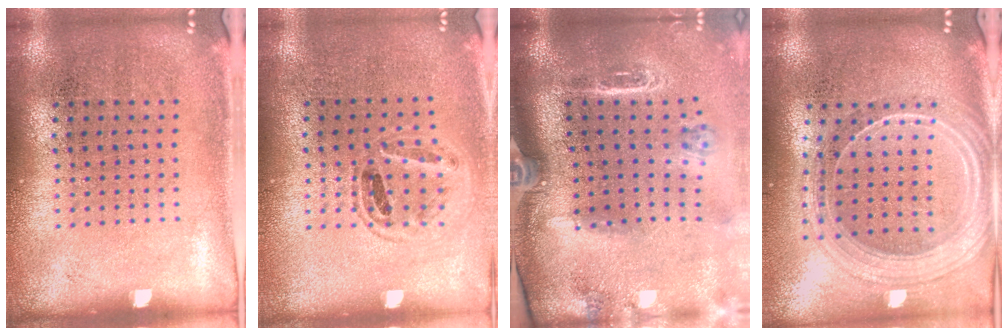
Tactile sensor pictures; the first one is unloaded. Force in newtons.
{"total": 1.0, "press": 1.0, "slide": 0.3}
{"total": 2.8, "press": 2.0, "slide": 2.0}
{"total": 2.3, "press": 2.0, "slide": 1.1}